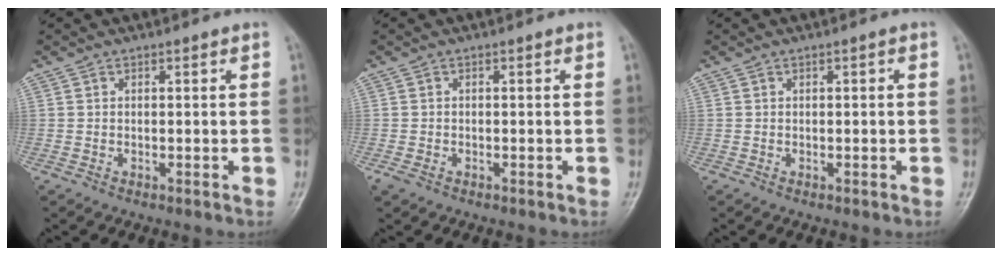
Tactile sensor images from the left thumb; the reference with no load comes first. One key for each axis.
{"total": 1.5, "fx": -0.7, "fy": 1.0, "fz": 0.9, "tx": -0.022, "ty": -0.002, "tz": -0.013}
{"total": 0.0}